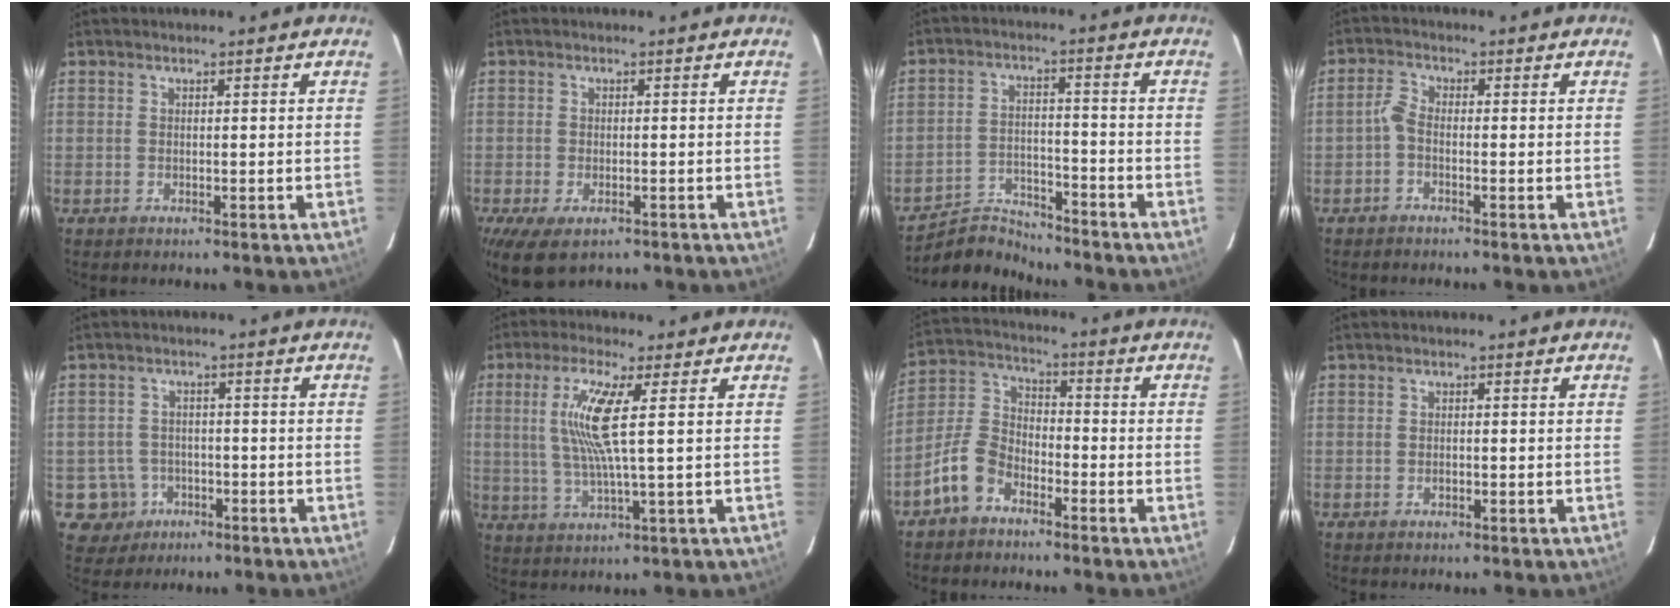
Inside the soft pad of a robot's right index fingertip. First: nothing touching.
{"total": 7.2, "force": [-4.2, 3.5, 4.7], "torque": [-0.100, -0.031, -0.066]}
{"total": 7.7, "force": [-7.5, 1.6, -0.7], "torque": [-0.012, 0.023, -0.133]}
{"total": 2.0, "force": [-1.2, 0.9, 1.4], "torque": [-0.040, 0.008, -0.028]}
{"total": 6.1, "force": [-2.3, 5.6, 0.4], "torque": [-0.024, 0.022, -0.030]}
{"total": 9.5, "force": [2.2, 0.0, 9.2], "torque": [-0.184, -0.004, 0.047]}
{"total": 8.4, "force": [-5.5, 5.0, 4.0], "torque": [-0.093, 0.025, -0.110]}
{"total": 1.0, "force": [-0.3, 0.8, 0.5], "torque": [-0.008, 0.000, -0.005]}